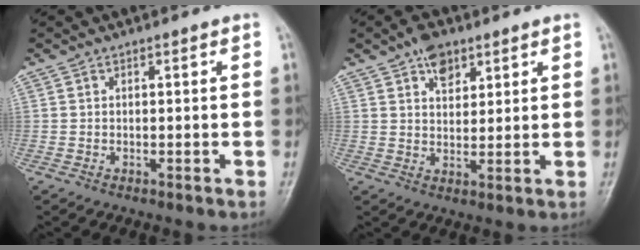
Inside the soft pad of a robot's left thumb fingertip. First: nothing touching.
{"total": 5.6, "force": [3.3, 3.3, 3.0], "torque": [-0.026, -0.017, 0.053]}